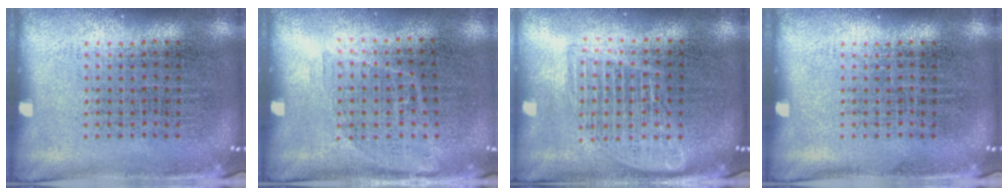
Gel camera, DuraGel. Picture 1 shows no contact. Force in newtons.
{"total": 1.1, "press": 0.9, "slide": 0.6}
{"total": 1.6, "press": 1.5, "slide": 0.8}
{"total": 0.0}